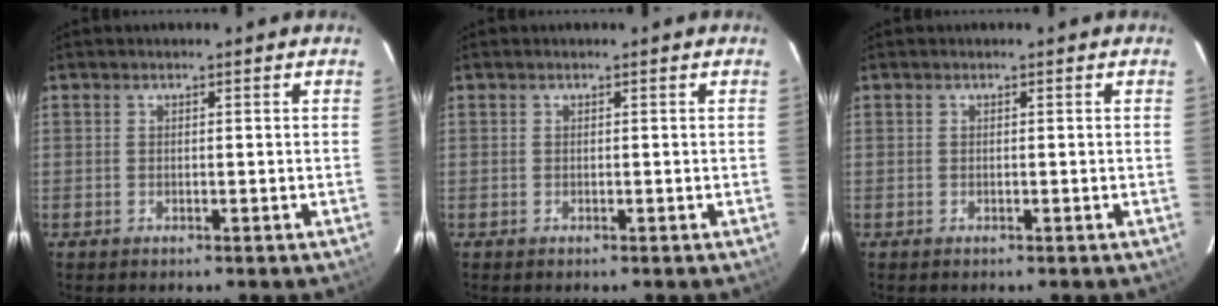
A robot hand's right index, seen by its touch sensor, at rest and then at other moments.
{"total": 0.0}
{"total": 0.0}